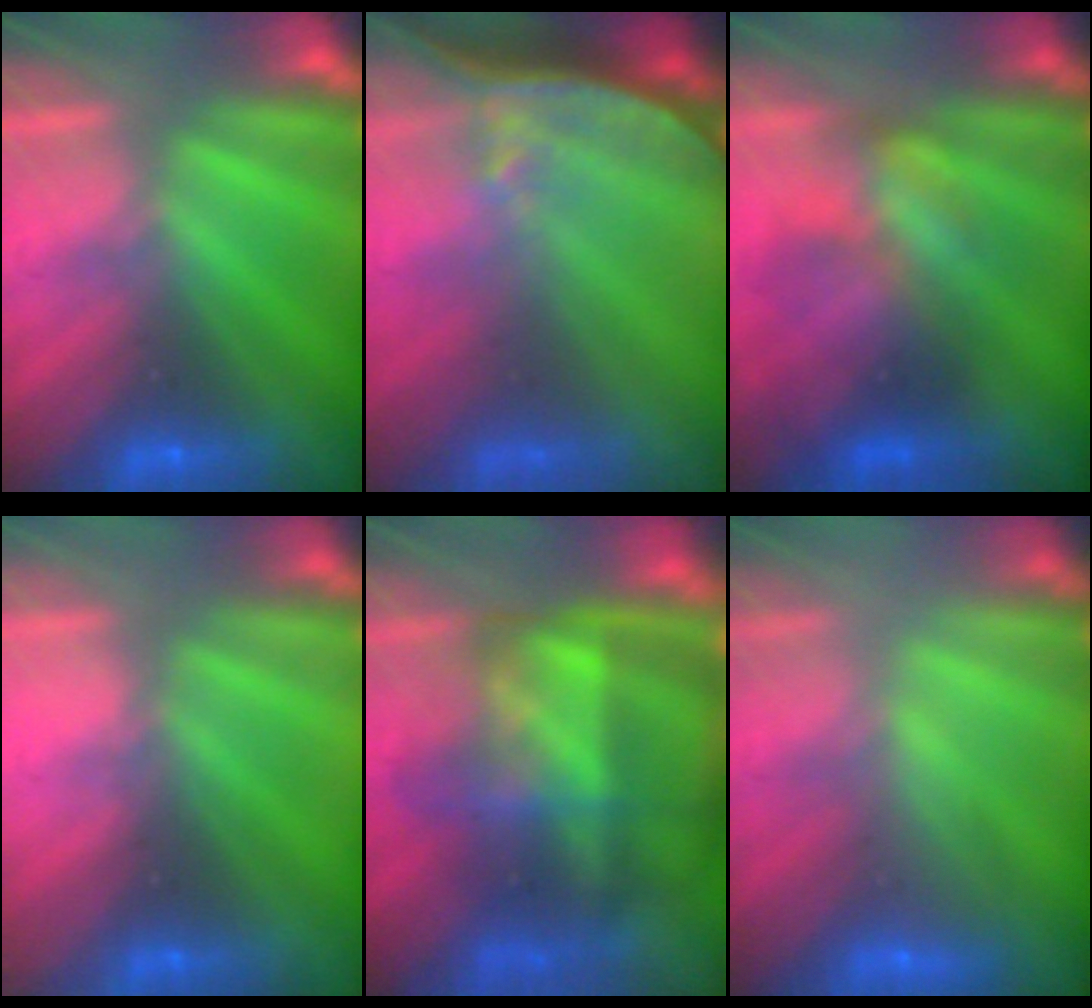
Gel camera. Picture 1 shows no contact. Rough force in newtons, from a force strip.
{"total": 7.5}
{"total": 4.6}
{"total": 2.3}
{"total": 7.8}
{"total": 2.2}